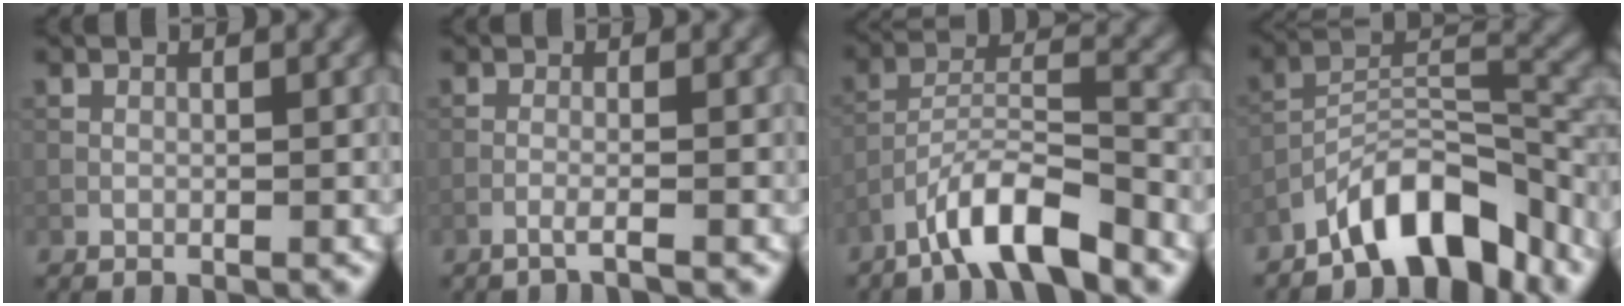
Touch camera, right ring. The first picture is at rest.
{"total": 1.3, "force": [-0.9, 0.1, 1.0], "torque": [-0.010, 0.005, -0.027]}
{"total": 6.7, "force": [-4.9, 1.4, 4.3], "torque": [-0.075, 0.007, -0.090]}
{"total": 8.5, "force": [-6.3, 3.0, 4.8], "torque": [-0.068, 0.012, -0.116]}